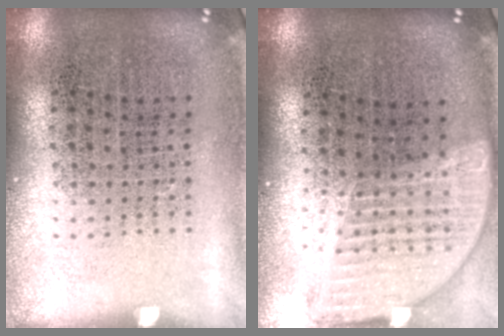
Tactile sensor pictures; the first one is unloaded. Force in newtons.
{"total": 1.6, "press": 1.4, "slide": 0.8}